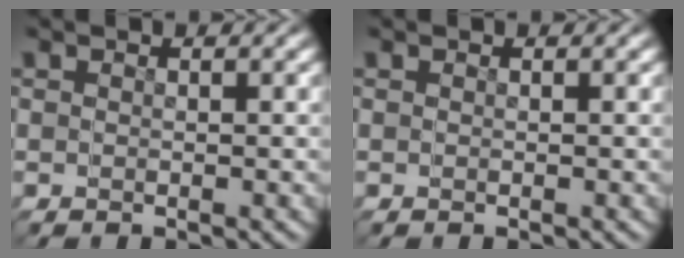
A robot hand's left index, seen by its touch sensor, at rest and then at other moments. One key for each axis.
{"total": 0.0}